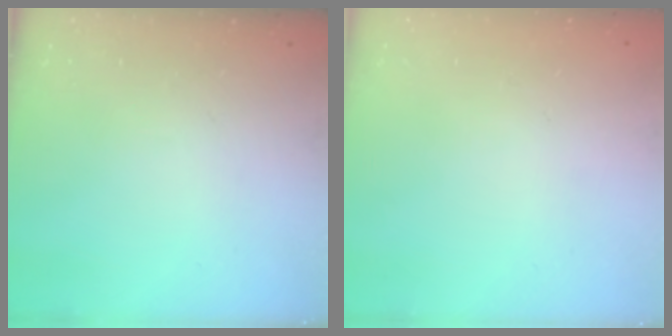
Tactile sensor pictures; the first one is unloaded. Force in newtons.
{"total": 1.8, "press": 1.8, "slide": 0.2}